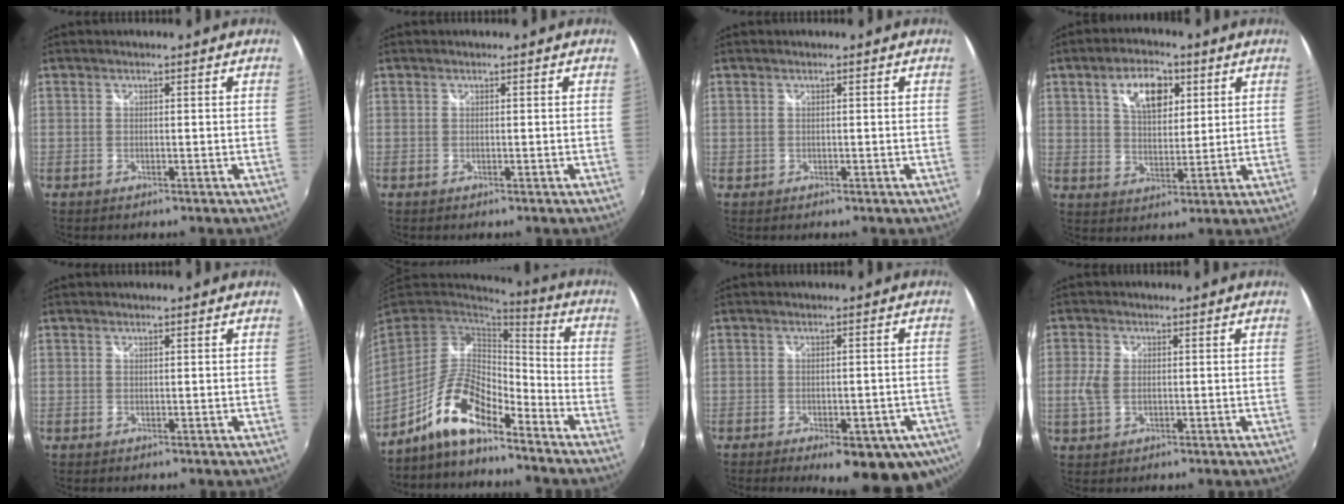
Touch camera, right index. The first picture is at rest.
{"total": 0.0}
{"total": 0.0}
{"total": 9.3, "force": [4.1, 5.0, 6.7], "torque": [-0.114, 0.020, 0.071]}
{"total": 0.0}
{"total": 12.8, "force": [-9.0, 3.9, 8.3], "torque": [-0.171, 0.000, -0.173]}
{"total": 15.1, "force": [-8.9, 5.4, 10.9], "torque": [-0.151, -0.039, -0.104]}
{"total": 4.4, "force": [-0.4, 2.9, 3.3], "torque": [-0.077, 0.000, -0.006]}